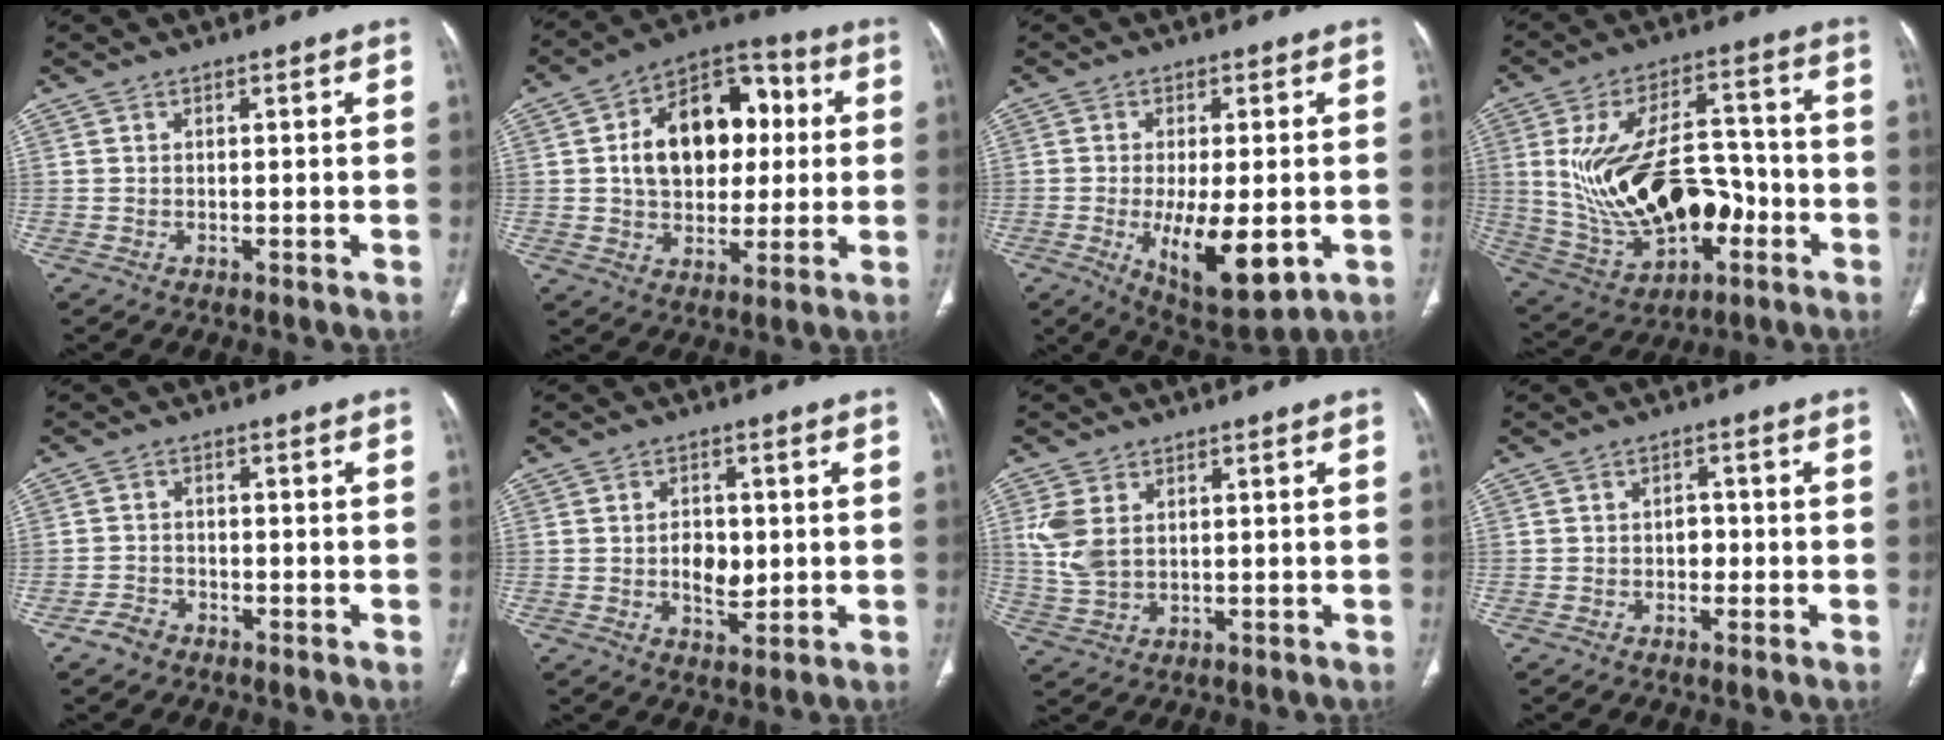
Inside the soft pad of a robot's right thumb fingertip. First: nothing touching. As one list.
[{"total": 19.7, "force": [2.7, 13.3, 14.3], "torque": [-0.181, 0.026, 0.043]}, {"total": 13.1, "force": [-3.1, 5.2, 11.7], "torque": [-0.178, -0.022, -0.033]}, {"total": 22.3, "force": [-3.0, 13.0, 17.9], "torque": [-0.300, 0.030, -0.026]}, {"total": 2.9, "force": [-2.1, 1.9, 0.8], "torque": [-0.017, 0.015, -0.037]}, {"total": 5.9, "force": [-0.1, 3.8, 4.6], "torque": [-0.056, -0.003, 0.004]}, {"total": 6.5, "force": [1.8, 4.2, 4.6], "torque": [-0.103, -0.004, 0.047]}, {"total": 2.4, "force": [-0.5, 1.9, 1.4], "torque": [-0.004, 0.008, -0.011]}]